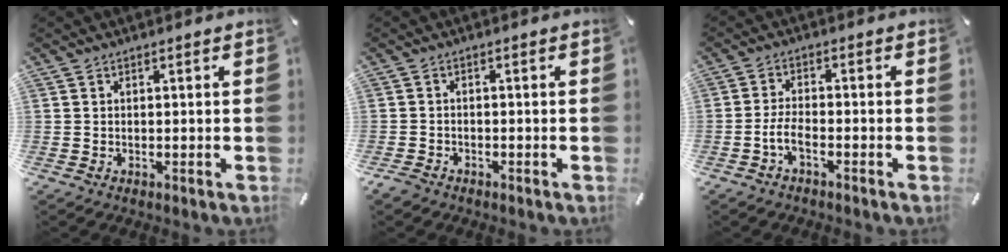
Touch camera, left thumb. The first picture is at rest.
{"total": 2.3, "force": [-1.8, 1.3, 0.8], "torque": [-0.019, 0.008, -0.037]}
{"total": 4.6, "force": [-2.3, 1.7, 3.5], "torque": [-0.080, 0.005, -0.047]}